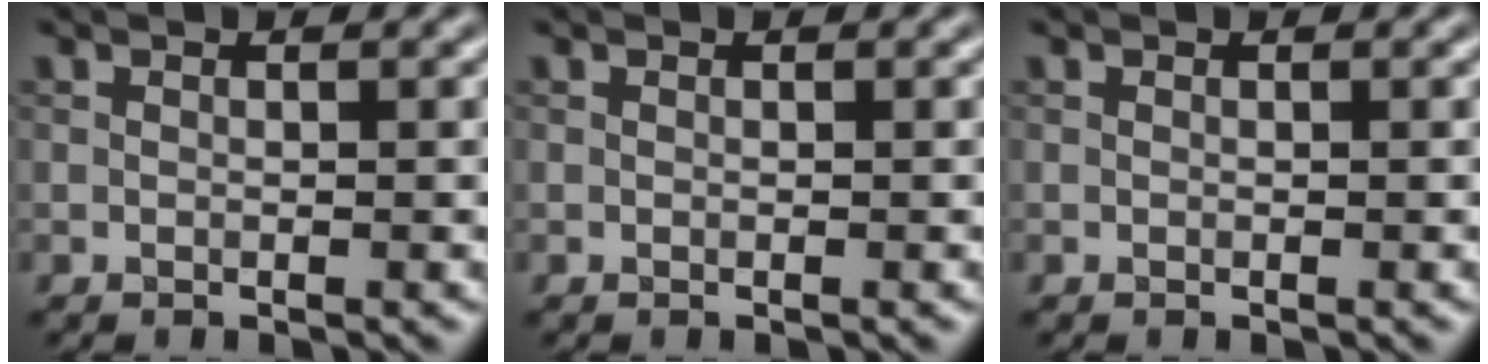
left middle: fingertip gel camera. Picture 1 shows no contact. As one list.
[{"total": 0.0}, {"total": 0.0}]